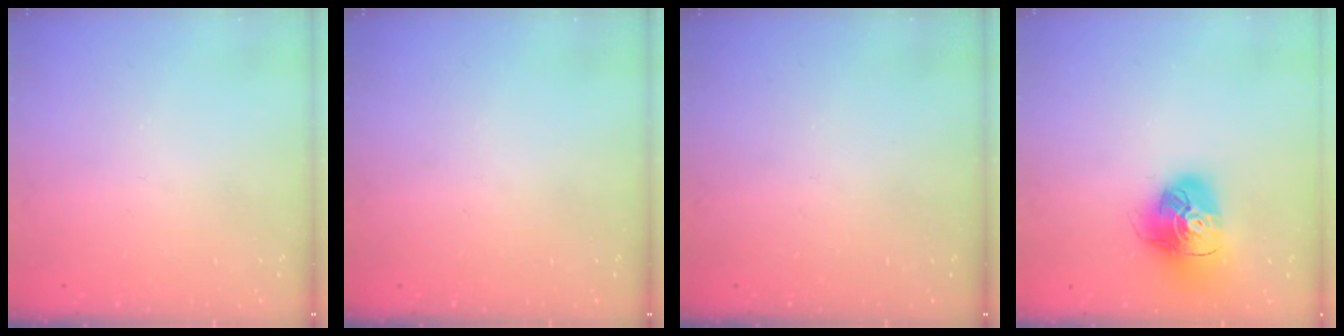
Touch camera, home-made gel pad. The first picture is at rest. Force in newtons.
{"total": 0.0}
{"total": 0.0}
{"total": 14.4, "press": 14.3, "slide": 1.8}